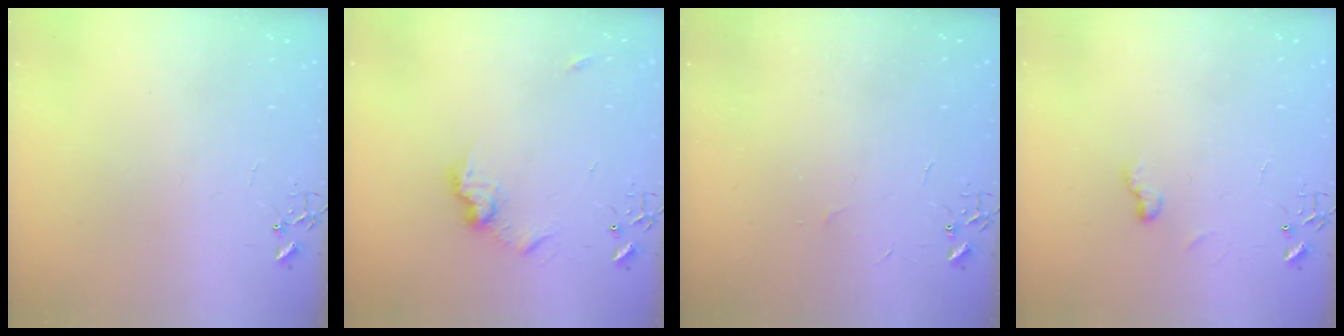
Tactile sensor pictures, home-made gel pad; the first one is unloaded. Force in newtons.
{"total": 9.4, "press": 9.4, "slide": 0.5}
{"total": 2.3, "press": 2.3, "slide": 0.3}
{"total": 5.8, "press": 5.8, "slide": 0.6}